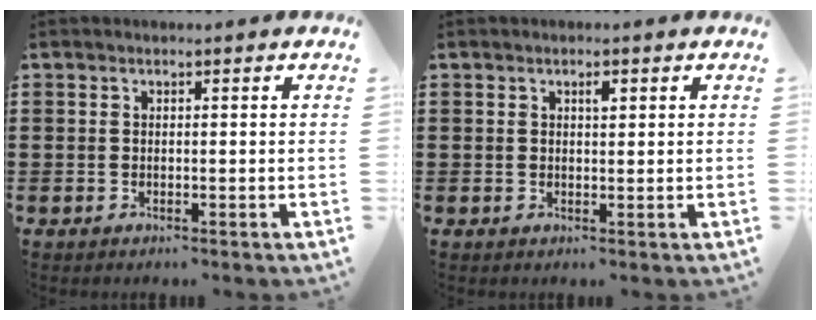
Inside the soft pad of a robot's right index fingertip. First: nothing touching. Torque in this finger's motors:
{"motor_torque": [0.02, -0.01, 0.00, 0.02]}